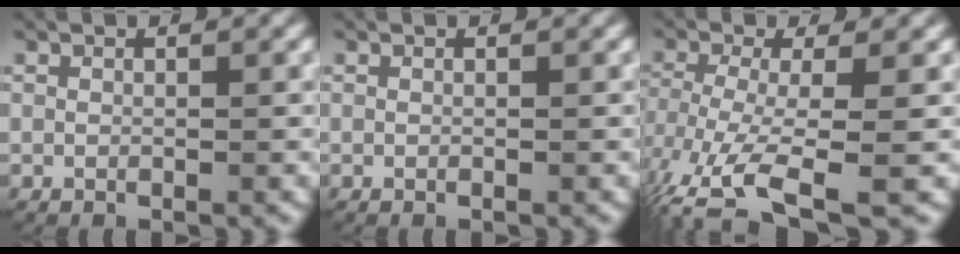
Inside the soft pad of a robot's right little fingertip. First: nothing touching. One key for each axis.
{"total": 0.0}
{"total": 7.8, "fx": -5.9, "fy": 2.1, "fz": 4.7, "tx": -0.097, "ty": -0.046, "tz": -0.071}